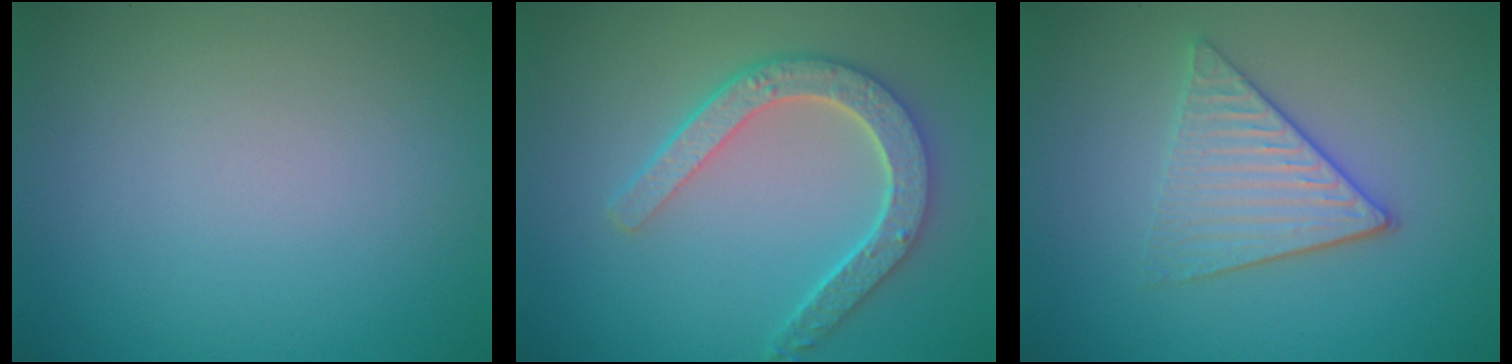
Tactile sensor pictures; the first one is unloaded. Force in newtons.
{"total": 5.0, "press": 4.0, "slide": 3.1}
{"total": 3.9, "press": 3.4, "slide": 2.0}